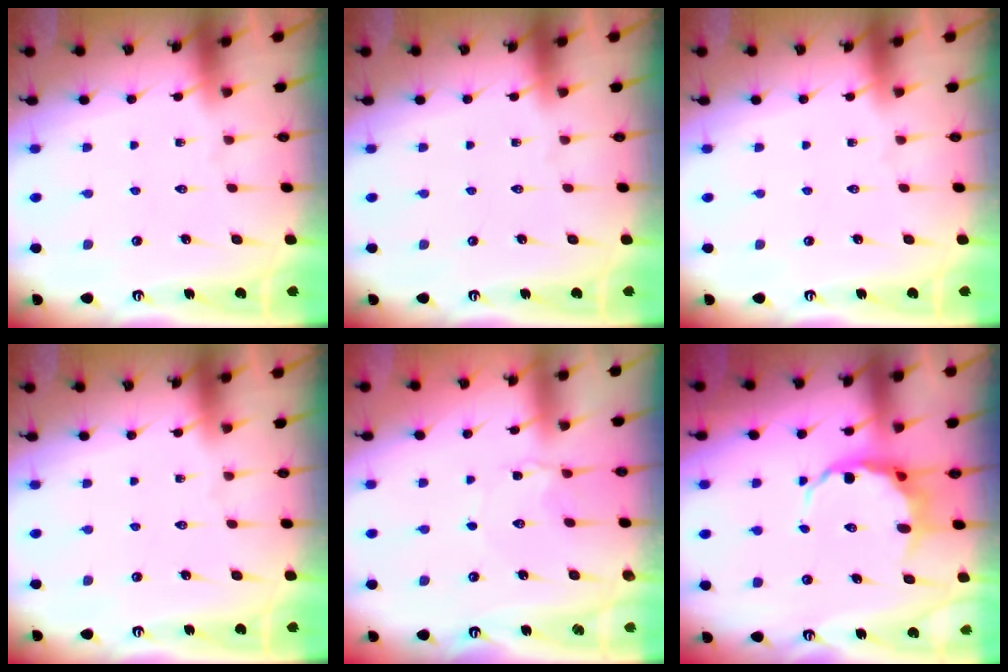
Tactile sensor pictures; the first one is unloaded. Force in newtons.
{"total": 0.0}
{"total": 0.0}
{"total": 0.0}
{"total": 1.4, "press": 1.3, "slide": 0.2}
{"total": 6.6, "press": 6.1, "slide": 2.5}